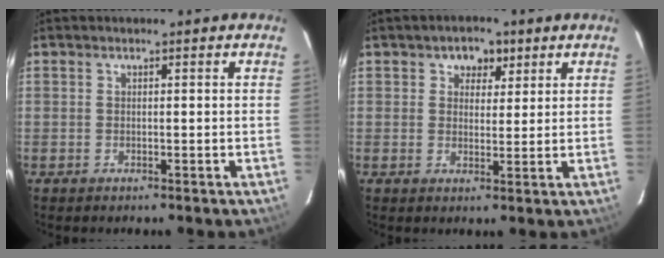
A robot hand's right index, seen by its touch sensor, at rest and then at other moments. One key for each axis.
{"total": 4.3, "fx": 2.2, "fy": 3.3, "fz": 1.7, "tx": -0.013, "ty": 0.005, "tz": 0.032}